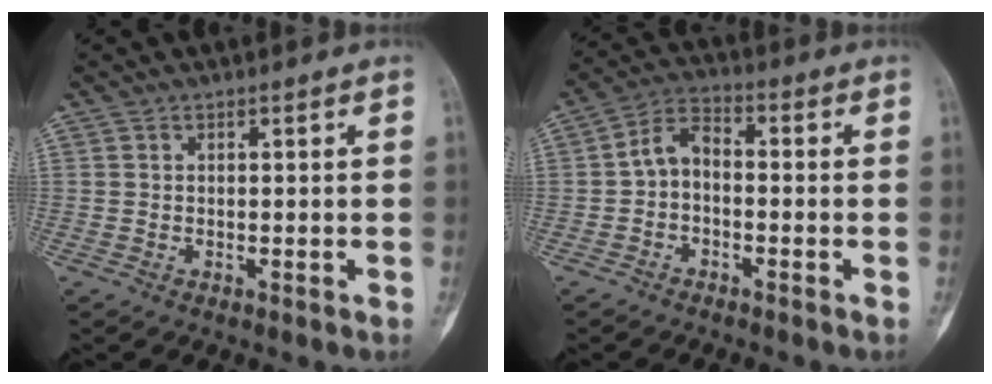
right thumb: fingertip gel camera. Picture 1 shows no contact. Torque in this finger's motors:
{"motor_torque": [0.00, 0.13, 0.53, 0.04, 0.08]}